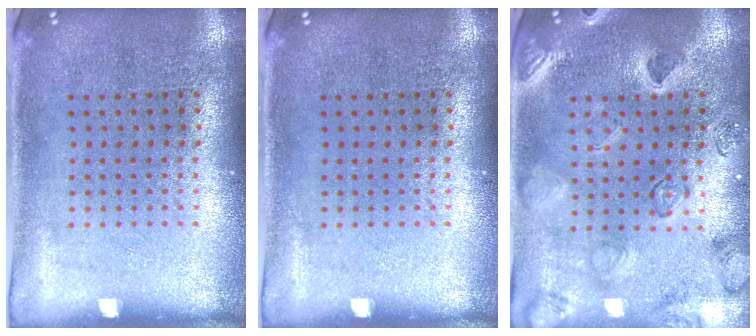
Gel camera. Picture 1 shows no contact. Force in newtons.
{"total": 0.0}
{"total": 2.5, "press": 2.4, "slide": 0.9}